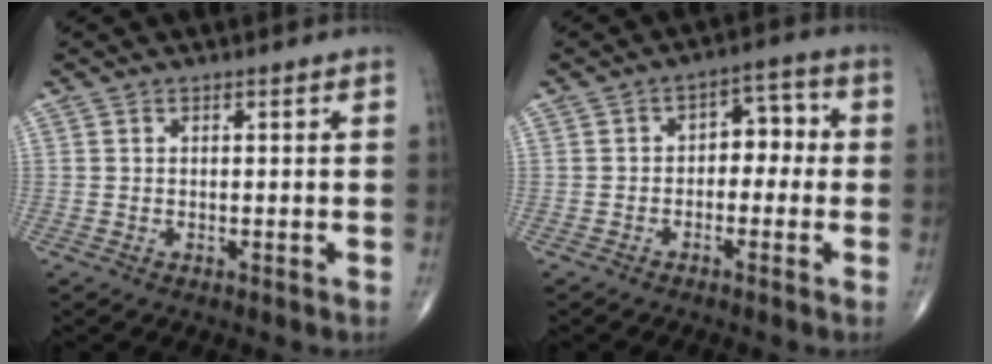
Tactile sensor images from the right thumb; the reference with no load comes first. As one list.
[{"total": 5.8, "force": [-0.7, 4.0, 4.1], "torque": [-0.029, 0.032, -0.022]}]